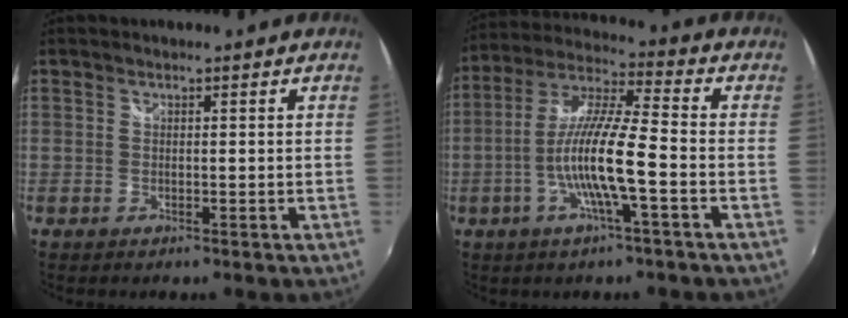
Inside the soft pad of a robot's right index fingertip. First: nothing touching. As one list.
[{"total": 12.6, "force": [-3.8, 0.9, 12.0], "torque": [-0.236, 0.001, -0.075]}]